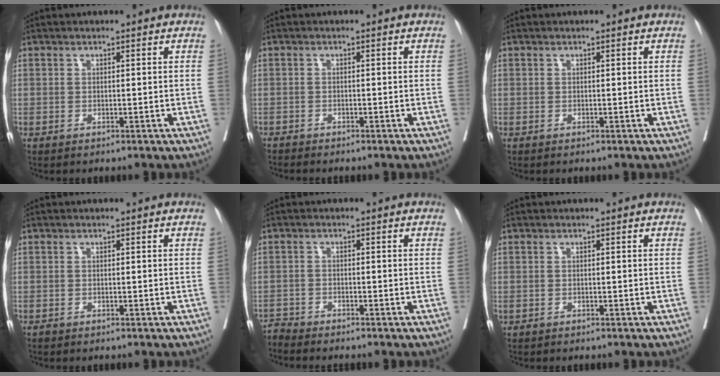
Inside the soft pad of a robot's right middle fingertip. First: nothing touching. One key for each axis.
{"total": 1.0, "fx": -1.0, "fy": 0.0, "fz": -0.1, "tx": -0.001, "ty": -0.003, "tz": -0.021}
{"total": 0.0}
{"total": 0.0}
{"total": 2.3, "fx": -2.1, "fy": -0.6, "fz": -0.7, "tx": 0.017, "ty": -0.014, "tz": -0.042}
{"total": 0.0}